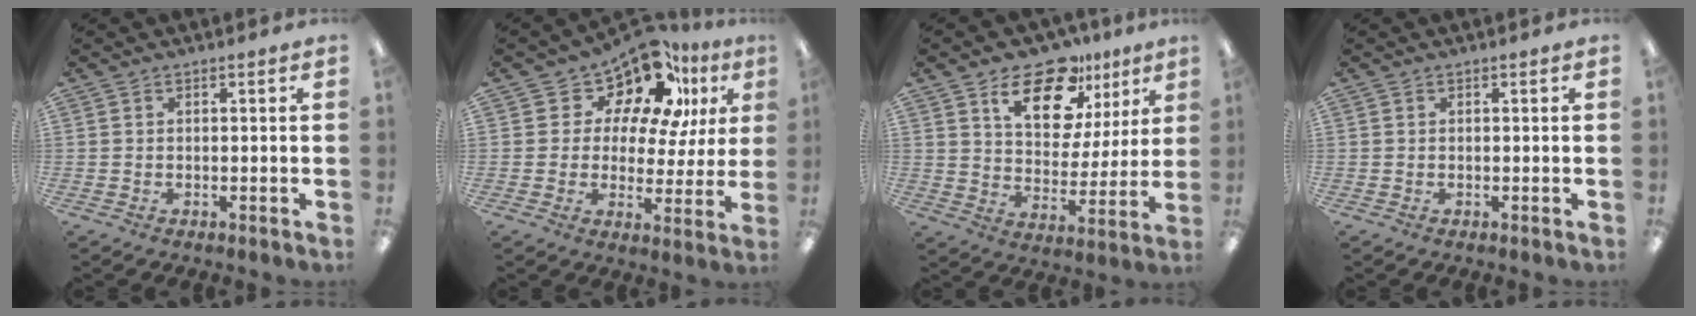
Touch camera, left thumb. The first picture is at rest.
{"total": 15.0, "force": [11.5, 6.9, 6.7], "torque": [-0.131, -0.083, 0.203]}
{"total": 16.9, "force": [11.1, 9.0, 9.0], "torque": [-0.136, -0.059, 0.193]}
{"total": 0.0}